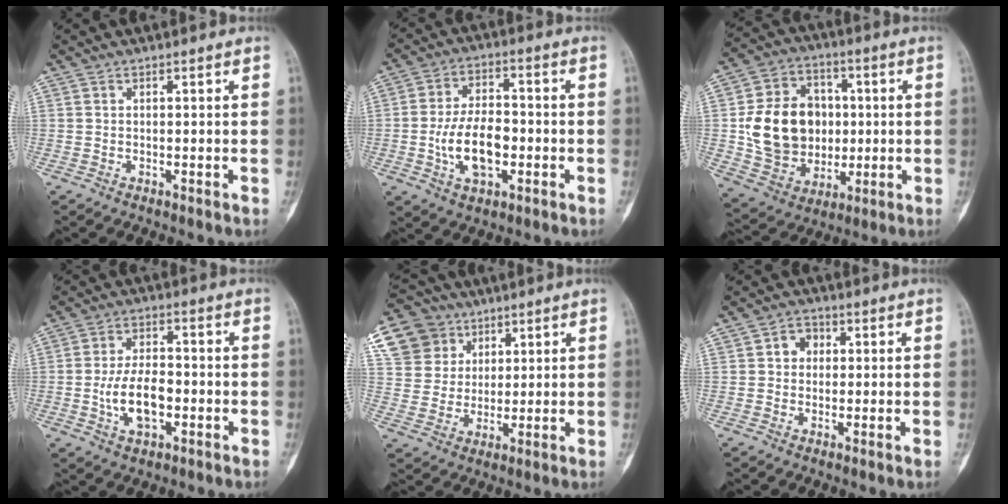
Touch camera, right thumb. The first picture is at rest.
{"total": 11.3, "force": [-2.4, 6.4, 9.0], "torque": [-0.152, 0.020, -0.042]}
{"total": 18.0, "force": [0.6, 14.6, 10.5], "torque": [-0.147, 0.012, 0.024]}
{"total": 9.2, "force": [-2.0, 5.1, 7.5], "torque": [-0.133, 0.016, -0.035]}
{"total": 14.5, "force": [6.6, 12.4, 3.9], "torque": [-0.053, 0.005, 0.131]}
{"total": 3.8, "force": [0.6, 3.3, 1.7], "torque": [-0.001, 0.007, 0.004]}